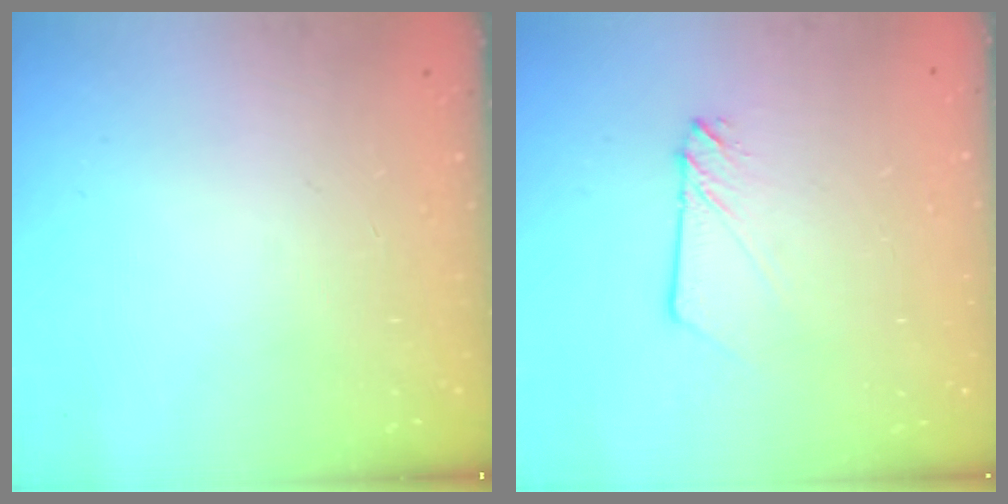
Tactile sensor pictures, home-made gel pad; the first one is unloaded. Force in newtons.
{"total": 3.3, "press": 3.2, "slide": 0.5}